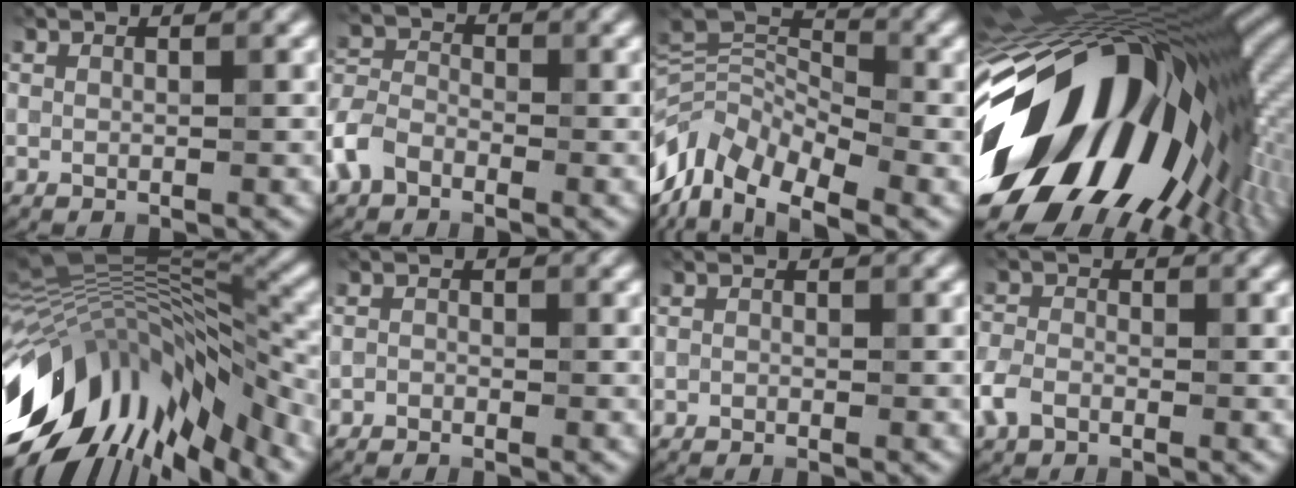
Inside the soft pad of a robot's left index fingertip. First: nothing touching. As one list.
[{"total": 4.4, "force": [-4.3, 0.8, -0.1], "torque": [-0.036, -0.008, -0.058]}, {"total": 8.5, "force": [-6.7, 3.5, 3.8], "torque": [-0.099, -0.006, -0.104]}, {"total": 17.4, "force": [-5.3, 9.9, 13.2], "torque": [-0.243, -0.044, -0.056]}, {"total": 13.6, "force": [-7.8, 4.9, 9.9], "torque": [-0.219, -0.005, -0.094]}, {"total": 3.2, "force": [-2.7, -1.1, -1.4], "torque": [-0.002, -0.022, -0.008]}, {"total": 2.4, "force": [-2.0, -0.9, -1.0], "torque": [-0.003, -0.018, -0.005]}, {"total": 3.4, "force": [-3.4, 0.2, -0.1], "torque": [-0.039, -0.012, -0.033]}]